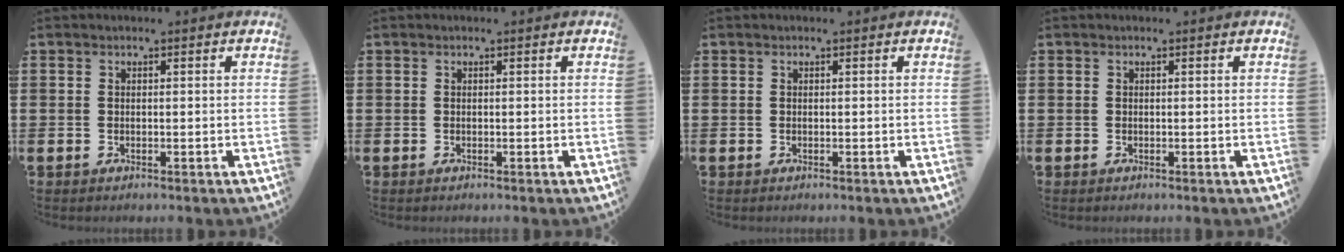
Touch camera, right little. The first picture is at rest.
{"total": 0.0}
{"total": 0.0}
{"total": 0.0}